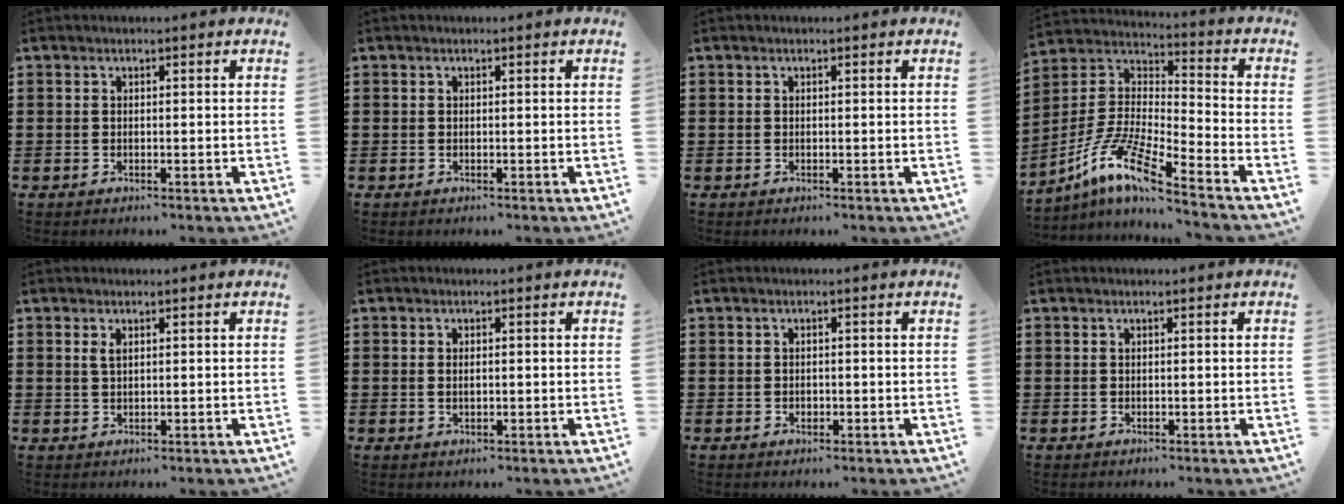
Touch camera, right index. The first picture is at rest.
{"total": 0.0}
{"total": 0.0}
{"total": 10.3, "force": [-8.1, 1.0, 6.3], "torque": [-0.142, -0.008, -0.166]}
{"total": 1.5, "force": [0.6, 0.6, 1.2], "torque": [-0.025, 0.003, 0.011]}
{"total": 1.3, "force": [0.0, 0.6, 1.2], "torque": [-0.025, 0.003, -0.001]}
{"total": 0.7, "force": [-0.2, 0.6, 0.2], "torque": [-0.007, 0.002, -0.005]}
{"total": 0.0}